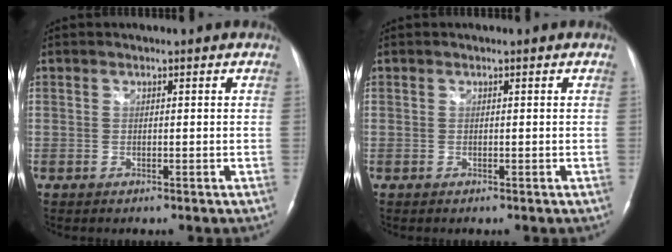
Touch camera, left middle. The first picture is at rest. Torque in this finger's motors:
{"motor_torque": [-0.20, 0.20, 0.00, 0.00]}